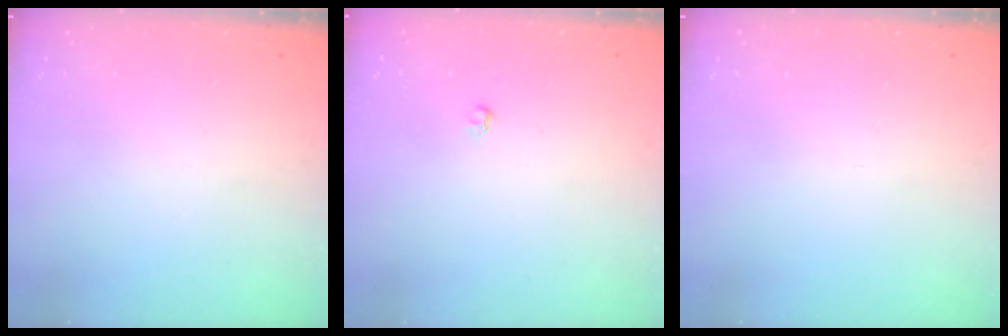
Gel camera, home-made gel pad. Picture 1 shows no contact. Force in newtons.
{"total": 2.6, "press": 2.6, "slide": 0.4}
{"total": 0.0}